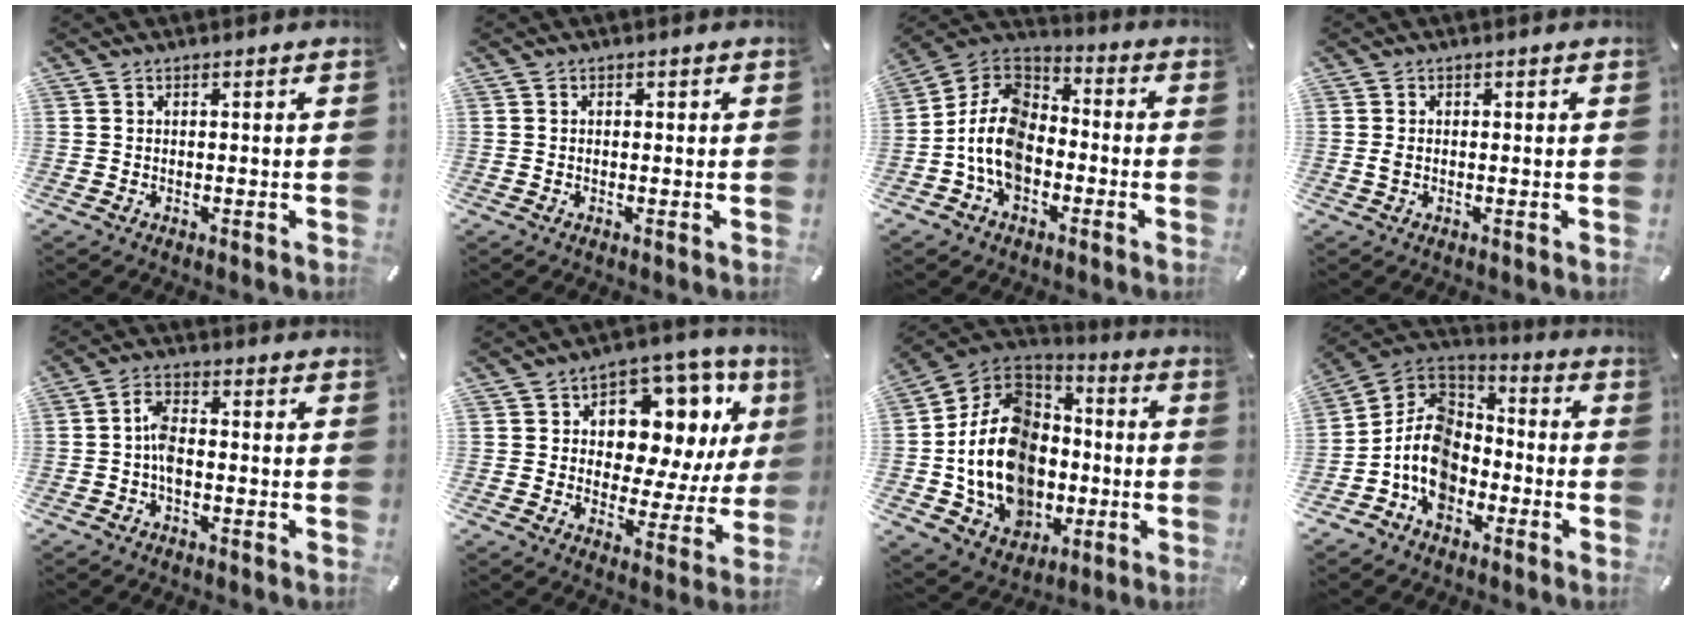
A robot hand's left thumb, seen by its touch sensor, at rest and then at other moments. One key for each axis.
{"total": 0.5, "fx": -0.1, "fy": 0.4, "fz": 0.3, "tx": -0.006, "ty": 0.001, "tz": -0.003}
{"total": 12.2, "fx": -4.6, "fy": 9.0, "fz": 6.8, "tx": -0.167, "ty": 0.024, "tz": -0.093}
{"total": 1.4, "fx": -0.1, "fy": 0.9, "fz": 1.0, "tx": -0.021, "ty": 0.002, "tz": -0.003}
{"total": 5.2, "fx": -1.3, "fy": 2.8, "fz": 4.2, "tx": -0.085, "ty": 0.008, "tz": -0.025}
{"total": 13.8, "fx": 5.6, "fy": 9.3, "fz": 8.5, "tx": -0.111, "ty": -0.048, "tz": 0.097}
{"total": 19.8, "fx": -4.0, "fy": 16.2, "fz": 10.6, "tx": -0.219, "ty": 0.015, "tz": -0.059}
{"total": 12.2, "fx": -5.2, "fy": 9.5, "fz": 5.7, "tx": -0.147, "ty": 0.017, "tz": -0.101}